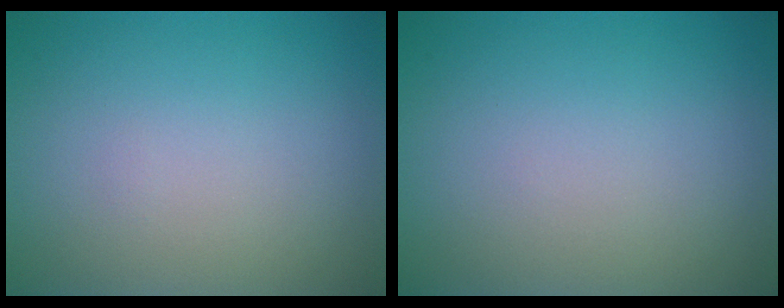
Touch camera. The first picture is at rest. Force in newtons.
{"total": 0.0}